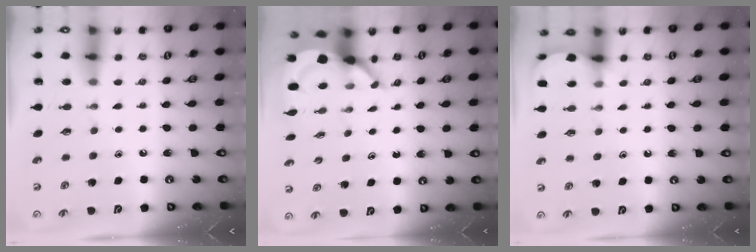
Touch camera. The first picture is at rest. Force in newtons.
{"total": 5.5, "press": 5.5, "slide": 0.7}
{"total": 3.9, "press": 3.8, "slide": 0.5}